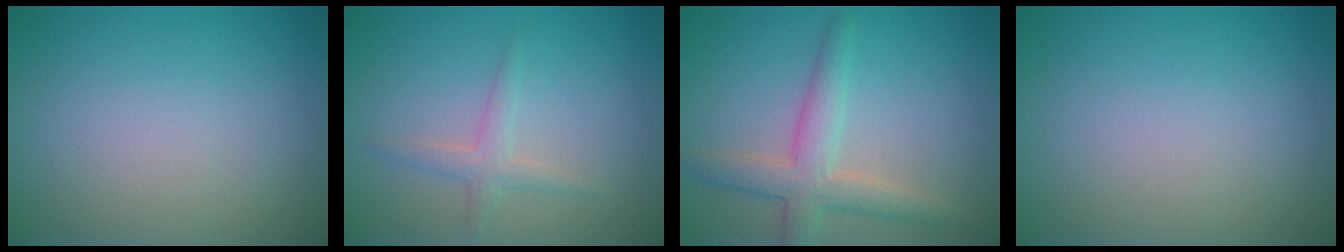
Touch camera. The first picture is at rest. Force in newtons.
{"total": 1.8, "press": 1.8, "slide": 0.1}
{"total": 4.2, "press": 4.2, "slide": 0.2}
{"total": 0.0}